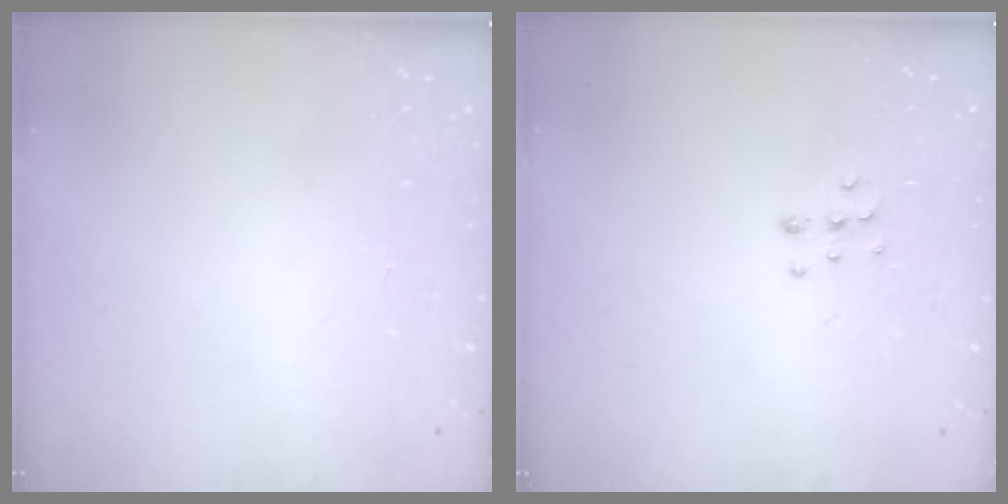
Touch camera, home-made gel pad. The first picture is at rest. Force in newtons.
{"total": 5.8, "press": 5.8, "slide": 0.4}